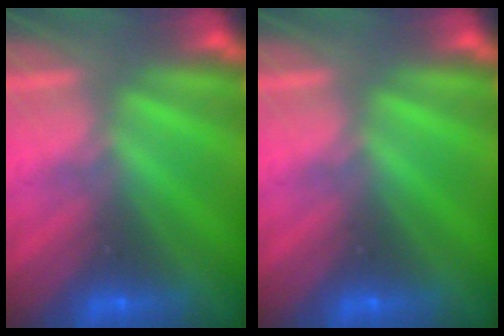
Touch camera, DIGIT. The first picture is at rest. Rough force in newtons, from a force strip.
{"total": 0.0}